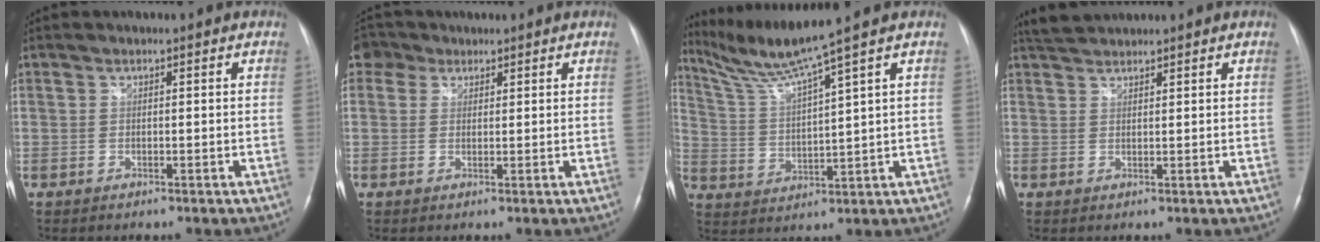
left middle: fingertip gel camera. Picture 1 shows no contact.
{"total": 3.2, "force": [2.1, 2.4, 0.2], "torque": [-0.006, 0.015, 0.033]}
{"total": 9.2, "force": [7.4, -2.8, 4.7], "torque": [-0.095, -0.004, 0.145]}
{"total": 3.0, "force": [2.9, 0.1, 0.4], "torque": [-0.017, 0.015, 0.059]}